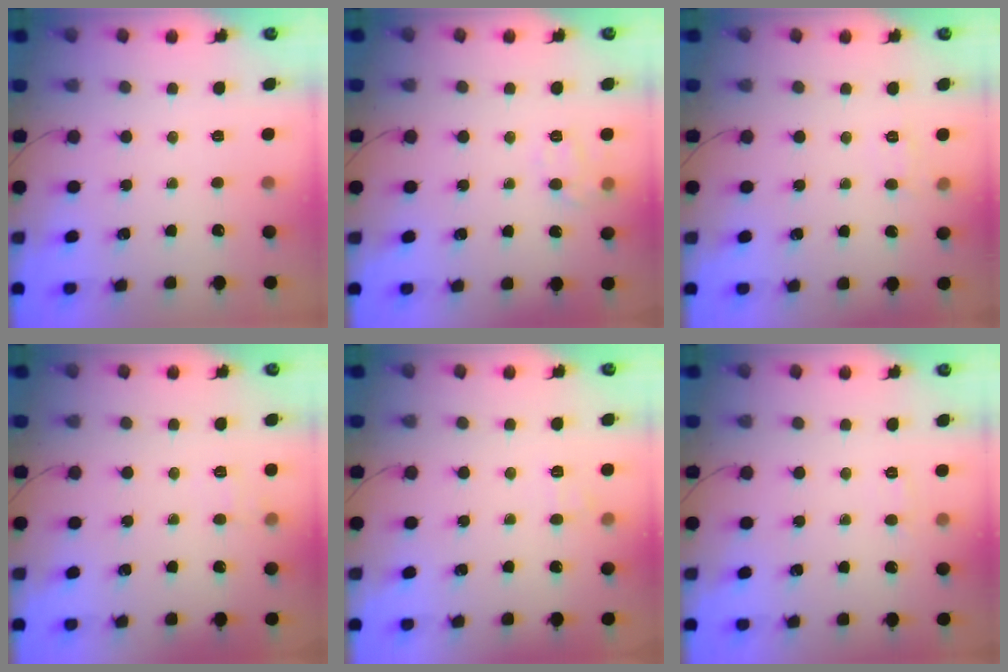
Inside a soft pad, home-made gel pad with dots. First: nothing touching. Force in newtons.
{"total": 8.2, "press": 8.2, "slide": 1.0}
{"total": 6.4, "press": 6.2, "slide": 1.4}
{"total": 6.9, "press": 6.7, "slide": 1.6}
{"total": 6.3, "press": 6.1, "slide": 1.6}
{"total": 5.0, "press": 4.9, "slide": 1.2}